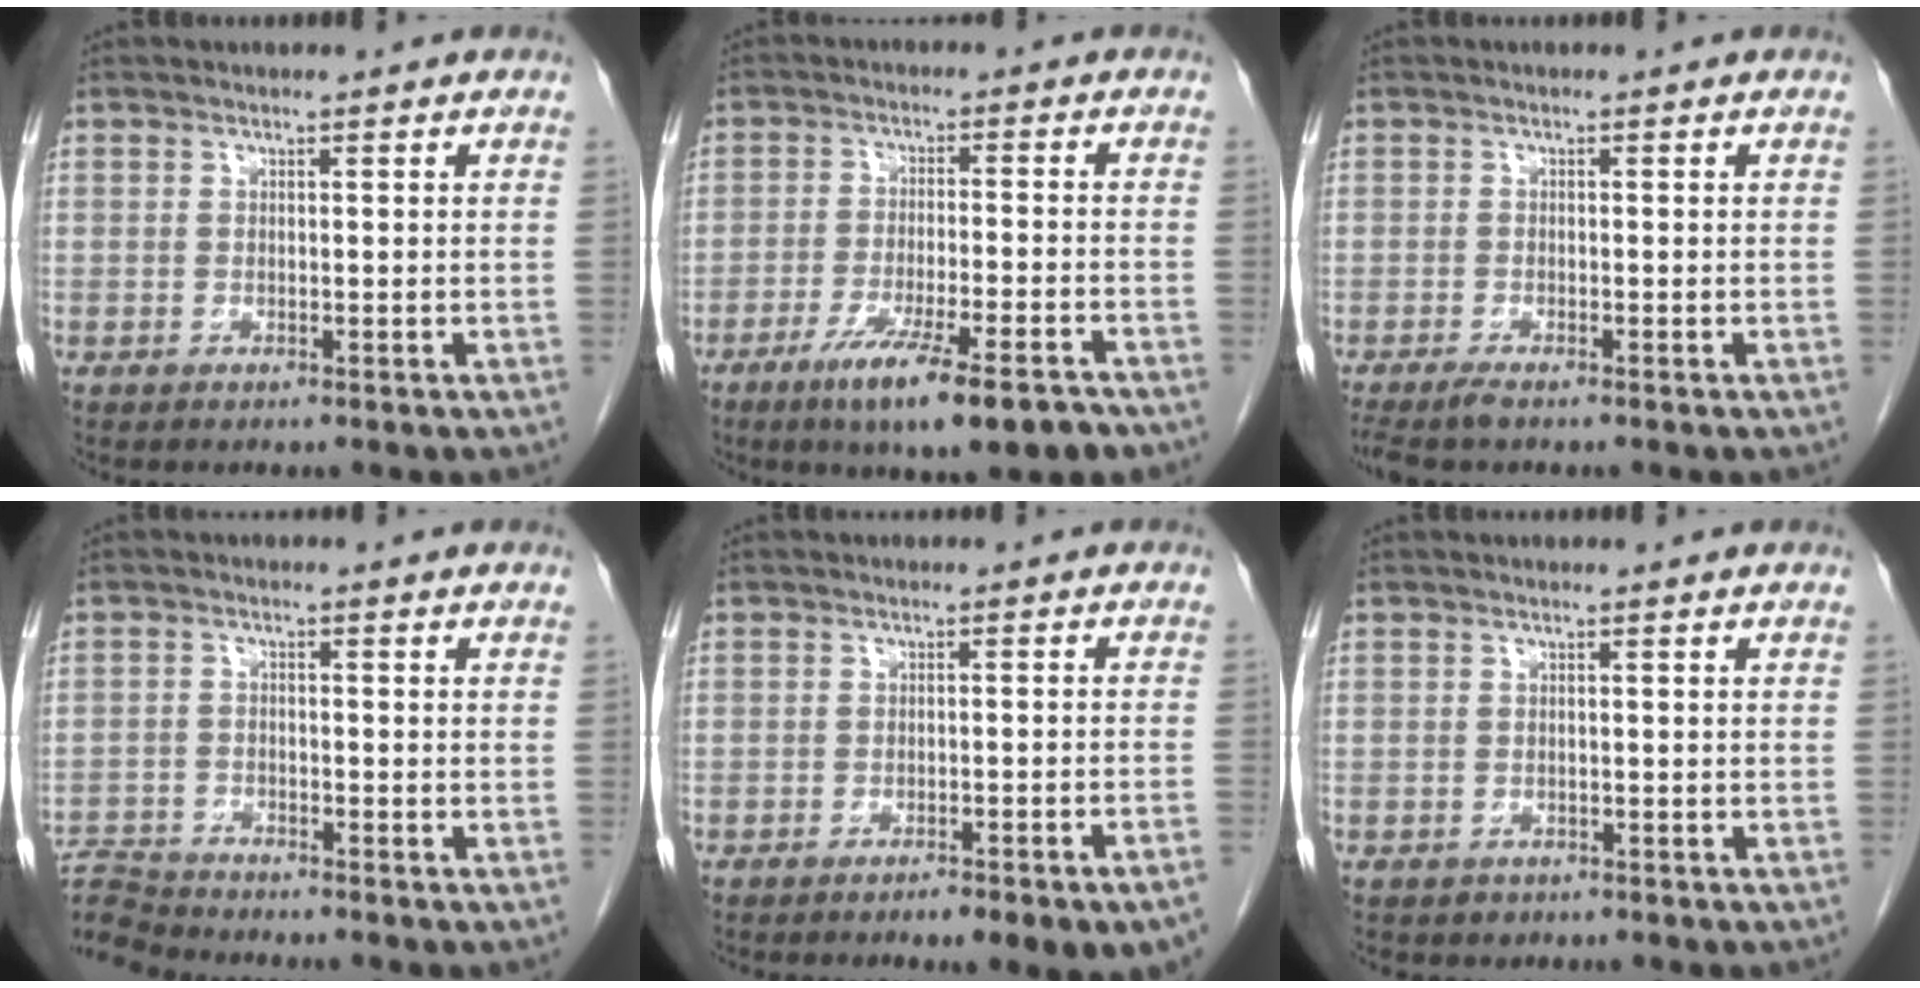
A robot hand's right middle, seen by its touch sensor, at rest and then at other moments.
{"total": 12.5, "force": [-8.4, 1.5, 9.2], "torque": [-0.135, -0.024, -0.126]}
{"total": 2.7, "force": [-2.2, 0.2, 1.6], "torque": [-0.028, -0.008, -0.040]}
{"total": 6.0, "force": [-6.0, -0.3, -0.2], "torque": [0.003, -0.001, -0.113]}
{"total": 9.8, "force": [-7.2, 0.7, 6.6], "torque": [-0.058, 0.003, -0.092]}
{"total": 1.0, "force": [-0.7, 0.8, -0.1], "torque": [-0.007, 0.002, -0.009]}